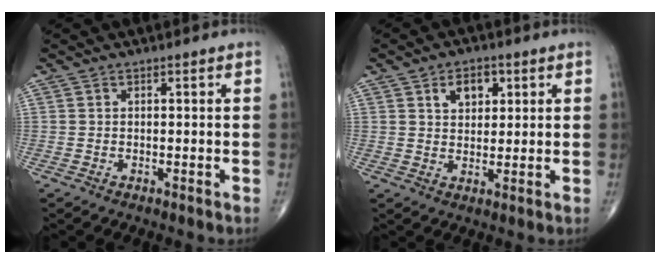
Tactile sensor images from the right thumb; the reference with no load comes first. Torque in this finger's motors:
{"motor_torque": [-0.53, 0.37, 0.65, 0.49, 0.02]}